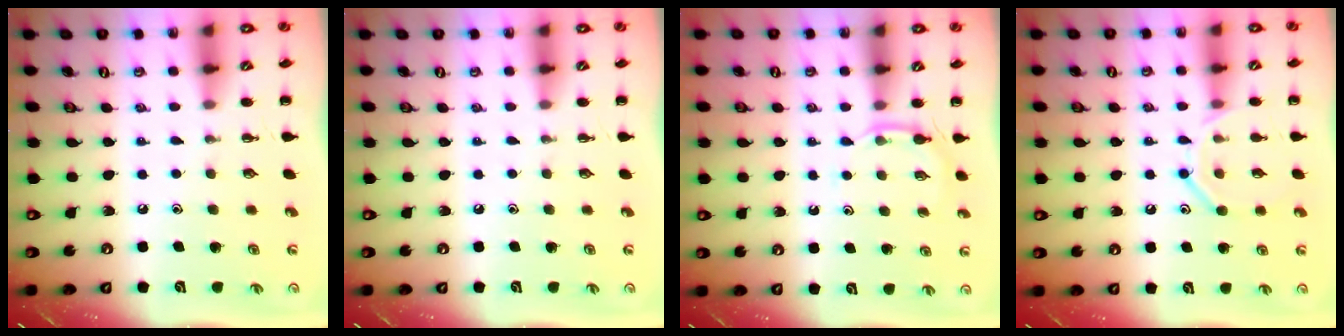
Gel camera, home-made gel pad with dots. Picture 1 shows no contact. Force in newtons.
{"total": 0.0}
{"total": 5.0, "press": 4.8, "slide": 1.4}
{"total": 10.3, "press": 10.3, "slide": 1.0}